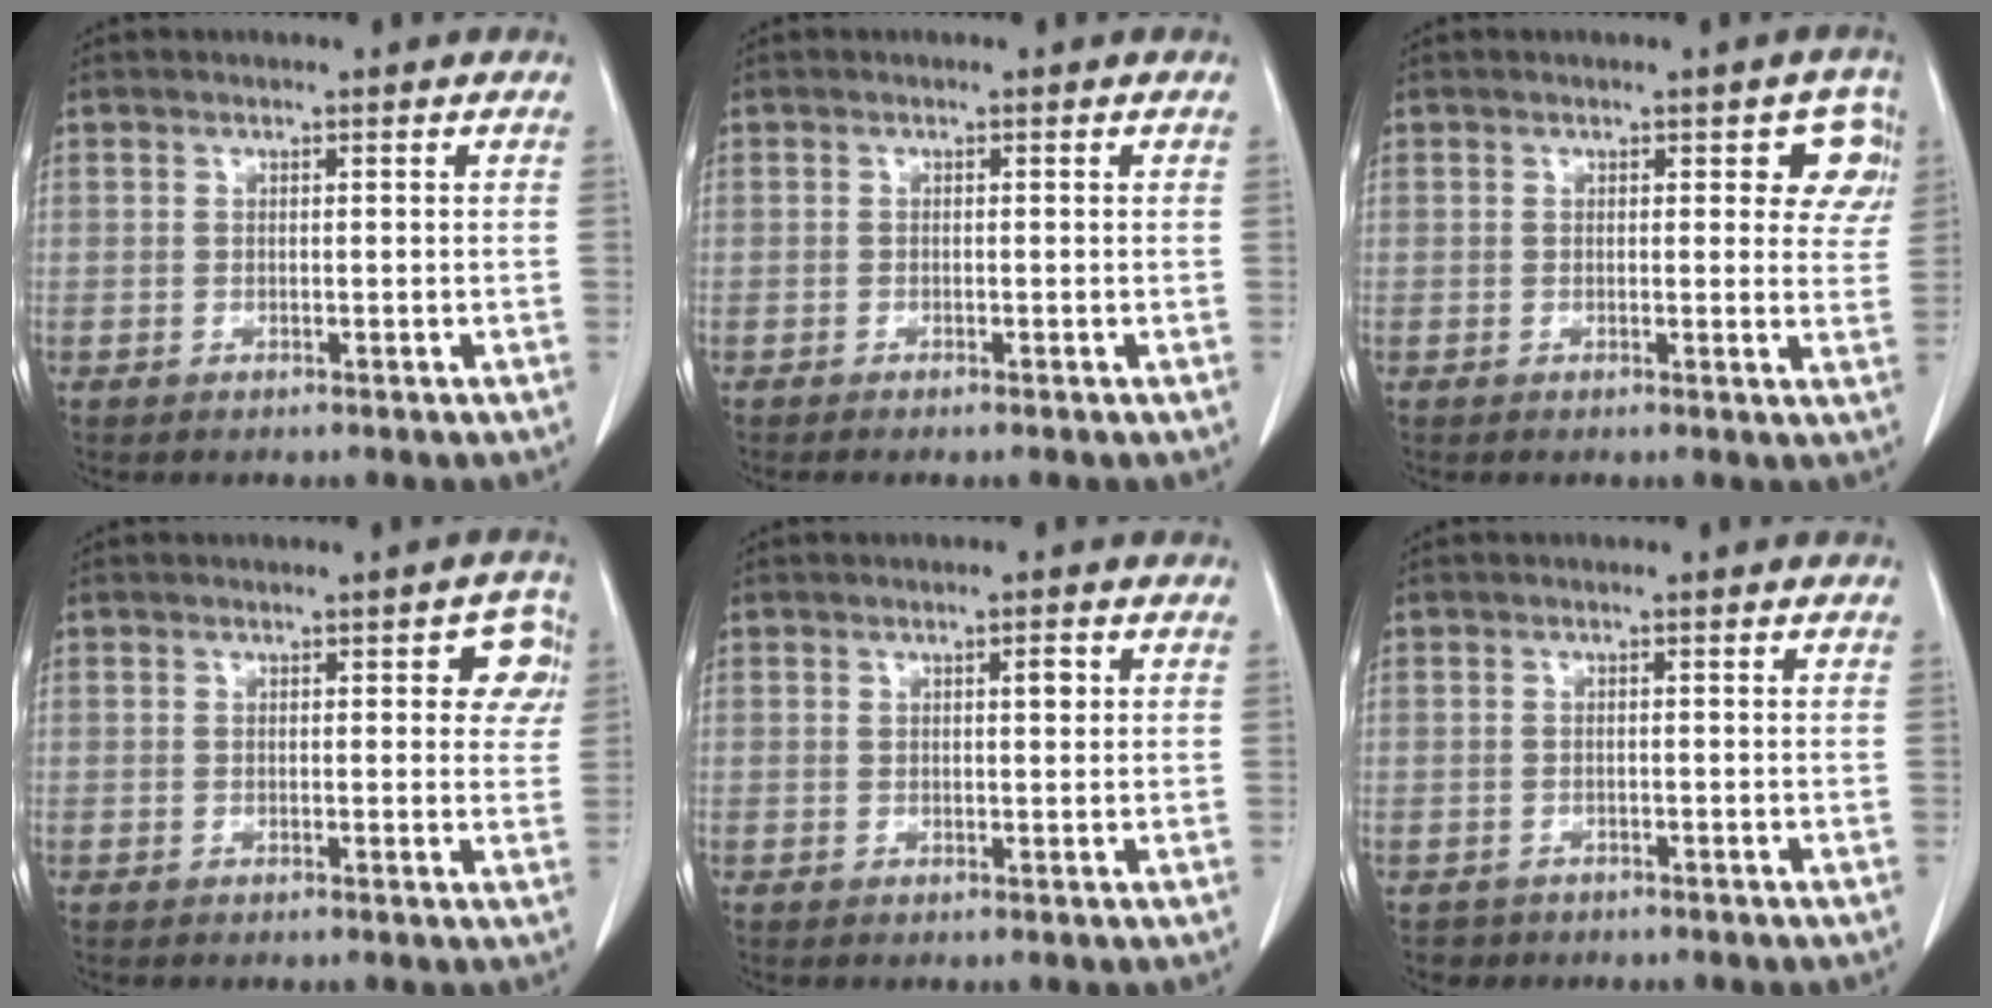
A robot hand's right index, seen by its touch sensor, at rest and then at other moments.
{"total": 0.7, "force": [-0.6, -0.1, 0.5], "torque": [-0.010, -0.001, -0.011]}
{"total": 5.2, "force": [2.2, 2.7, 3.9], "torque": [-0.013, 0.002, 0.016]}
{"total": 4.8, "force": [1.6, 2.0, 4.1], "torque": [-0.025, 0.008, 0.009]}
{"total": 1.9, "force": [0.7, 0.5, 1.7], "torque": [-0.024, 0.000, 0.011]}
{"total": 1.6, "force": [-1.2, 1.1, -0.1], "torque": [-0.007, 0.003, -0.019]}